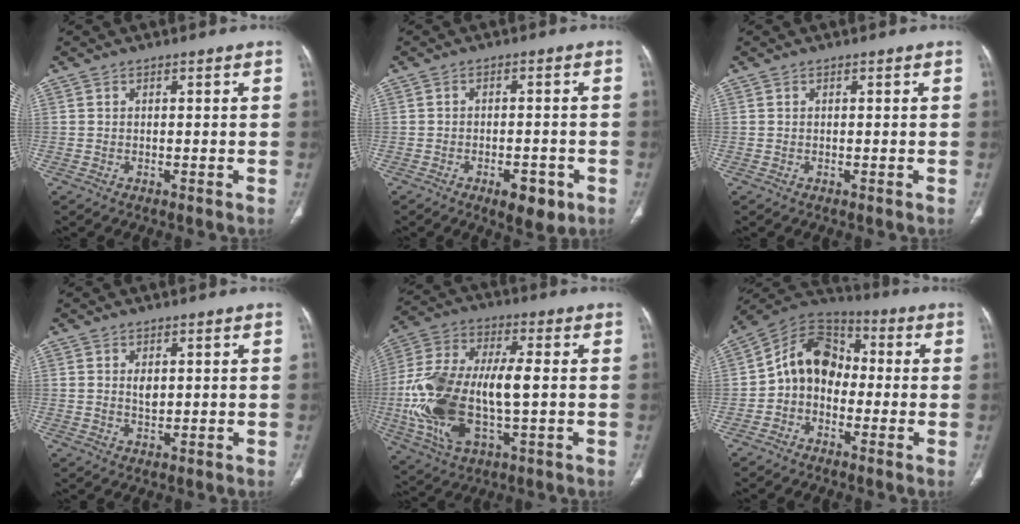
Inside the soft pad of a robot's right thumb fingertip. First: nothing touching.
{"total": 6.1, "force": [-2.9, 2.7, 4.5], "torque": [-0.052, 0.008, -0.035]}
{"total": 0.0}
{"total": 2.4, "force": [0.6, 1.4, 1.9], "torque": [-0.028, -0.006, 0.014]}
{"total": 20.9, "force": [-1.6, 9.4, 18.6], "torque": [-0.402, 0.011, -0.025]}
{"total": 11.5, "force": [-1.2, 9.0, 7.1], "torque": [-0.097, 0.047, -0.039]}